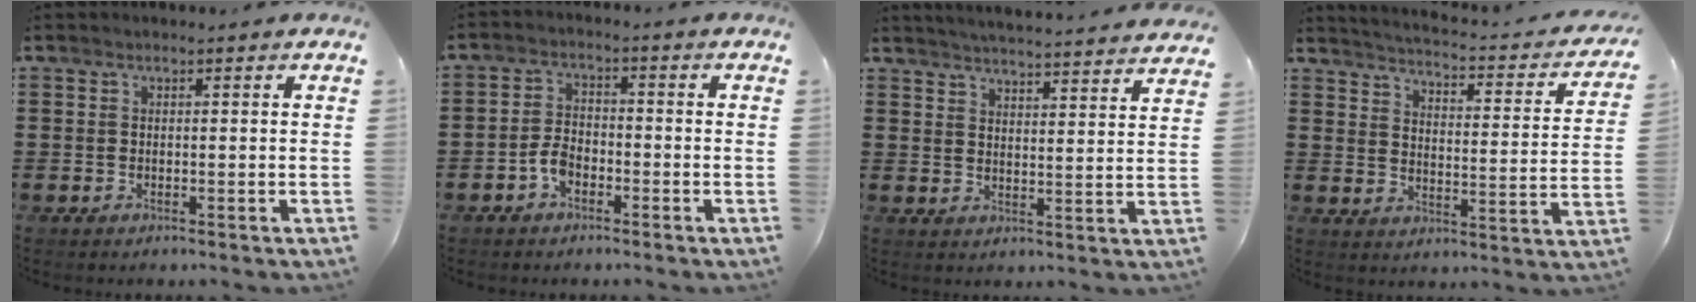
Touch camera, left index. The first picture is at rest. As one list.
[{"total": 3.5, "force": [-1.9, 1.9, 2.2], "torque": [-0.057, 0.002, -0.041]}, {"total": 4.3, "force": [4.1, -0.8, 0.4], "torque": [-0.026, -0.033, 0.070]}, {"total": 2.4, "force": [2.2, -0.4, 1.0], "torque": [-0.038, -0.026, 0.025]}]